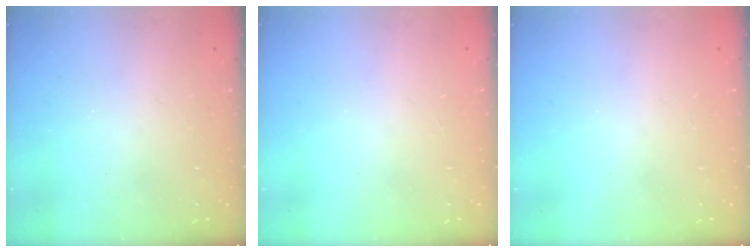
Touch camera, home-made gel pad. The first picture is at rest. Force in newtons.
{"total": 0.0}
{"total": 0.0}